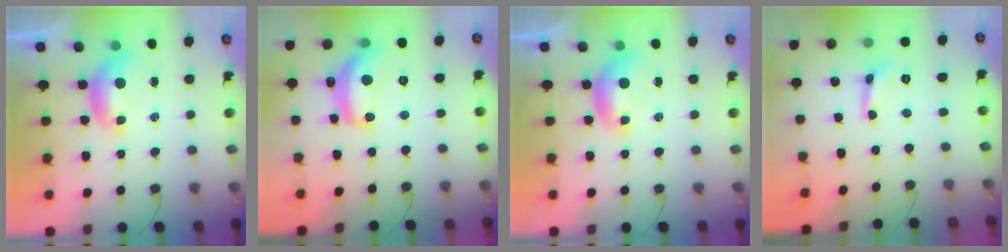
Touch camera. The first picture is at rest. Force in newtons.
{"total": 9.3, "press": 9.3, "slide": 0.7}
{"total": 0.0}
{"total": 0.9, "press": 0.8, "slide": 0.3}